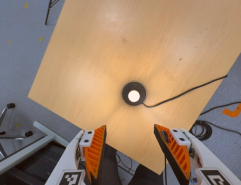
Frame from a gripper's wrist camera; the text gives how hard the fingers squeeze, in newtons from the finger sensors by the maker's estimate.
{"total": 0.0}